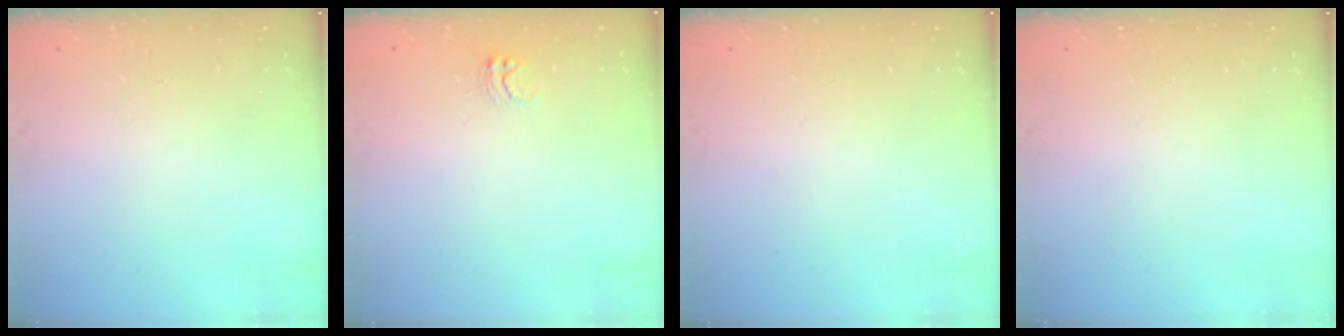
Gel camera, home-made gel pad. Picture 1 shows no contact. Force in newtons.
{"total": 2.6, "press": 2.6, "slide": 0.2}
{"total": 0.0}
{"total": 0.0}